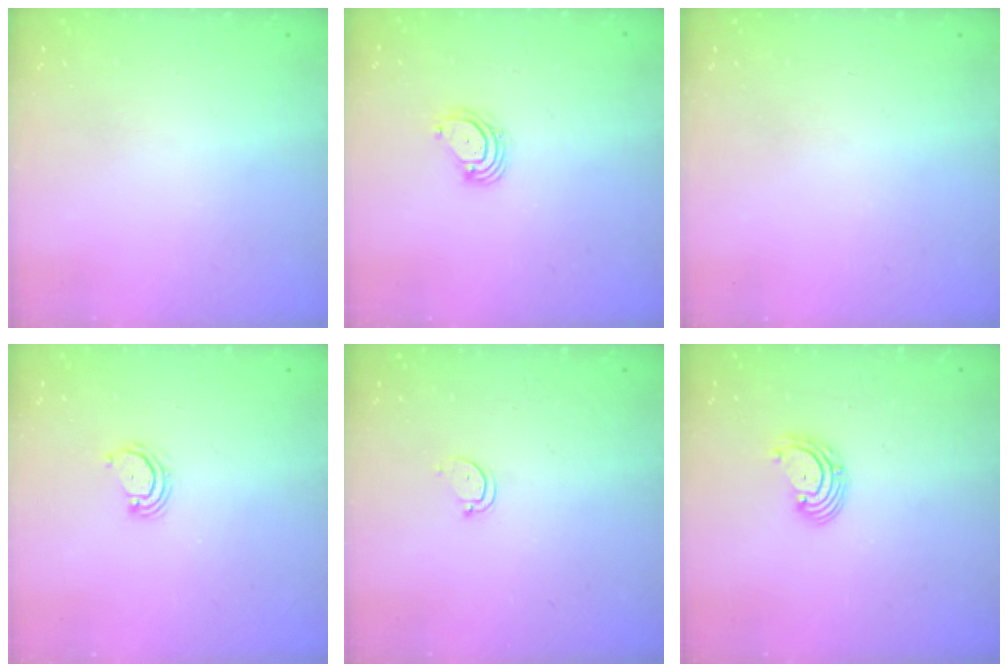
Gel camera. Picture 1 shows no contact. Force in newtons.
{"total": 3.4, "press": 3.4, "slide": 0.3}
{"total": 0.0}
{"total": 3.1, "press": 3.1, "slide": 0.5}
{"total": 2.9, "press": 2.9, "slide": 0.2}
{"total": 2.7, "press": 2.7, "slide": 0.1}